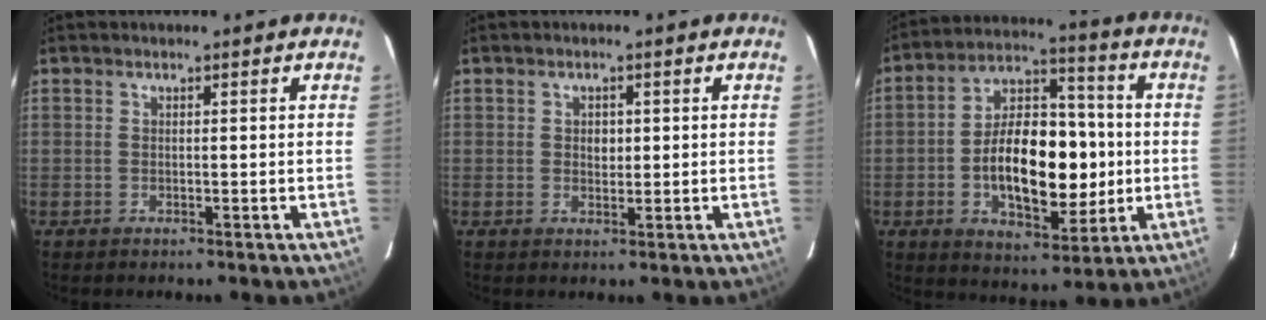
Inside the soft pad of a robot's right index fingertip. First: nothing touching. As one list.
[{"total": 1.9, "force": [0.2, 1.6, 1.1], "torque": [-0.015, 0.004, 0.004]}, {"total": 18.3, "force": [-2.3, 10.0, 15.1], "torque": [-0.267, 0.022, -0.030]}]